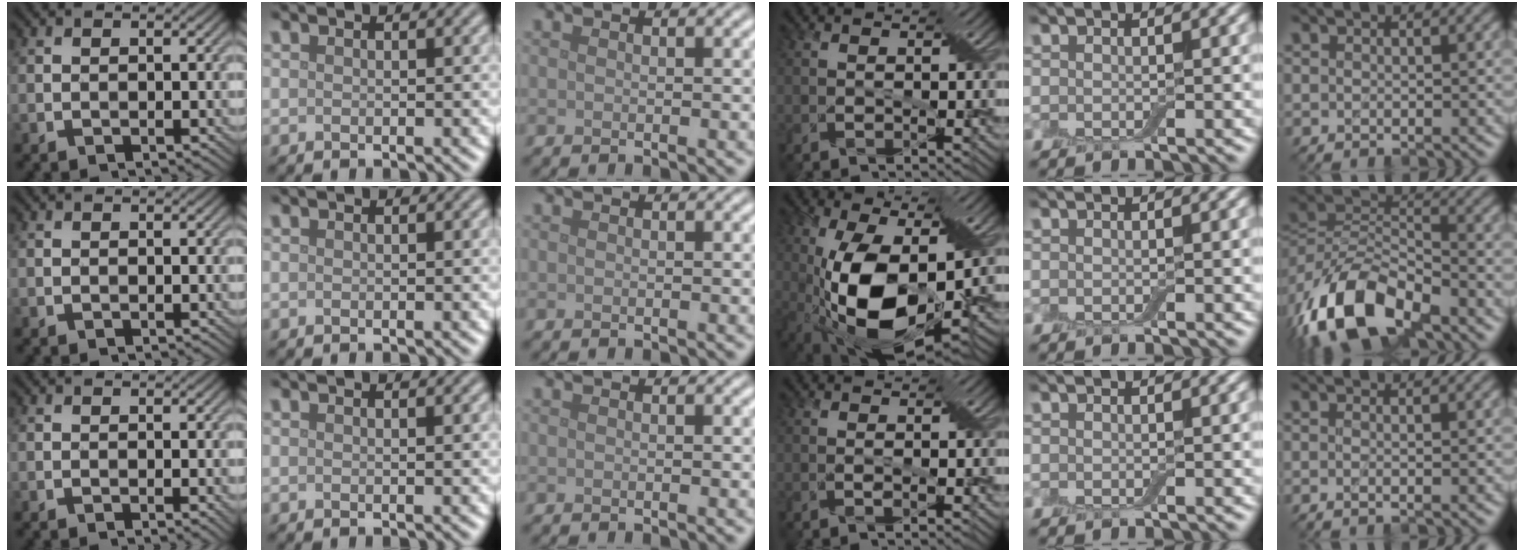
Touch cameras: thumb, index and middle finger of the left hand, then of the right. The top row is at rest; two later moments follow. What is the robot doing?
{"motion": "cut", "object": "aluminum foil"}